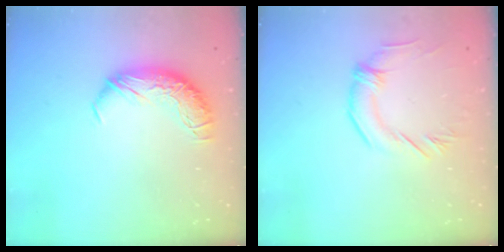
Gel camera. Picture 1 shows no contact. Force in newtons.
{"total": 1.5, "press": 1.4, "slide": 0.4}